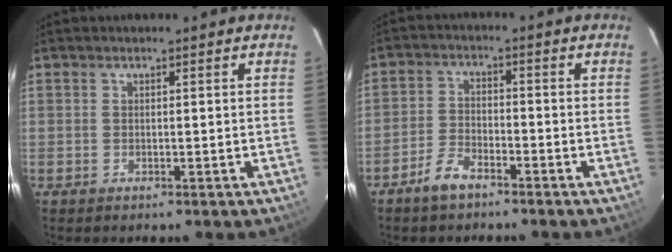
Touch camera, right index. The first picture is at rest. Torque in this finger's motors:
{"motor_torque": [0.21, -0.28, 0.18, 0.02]}